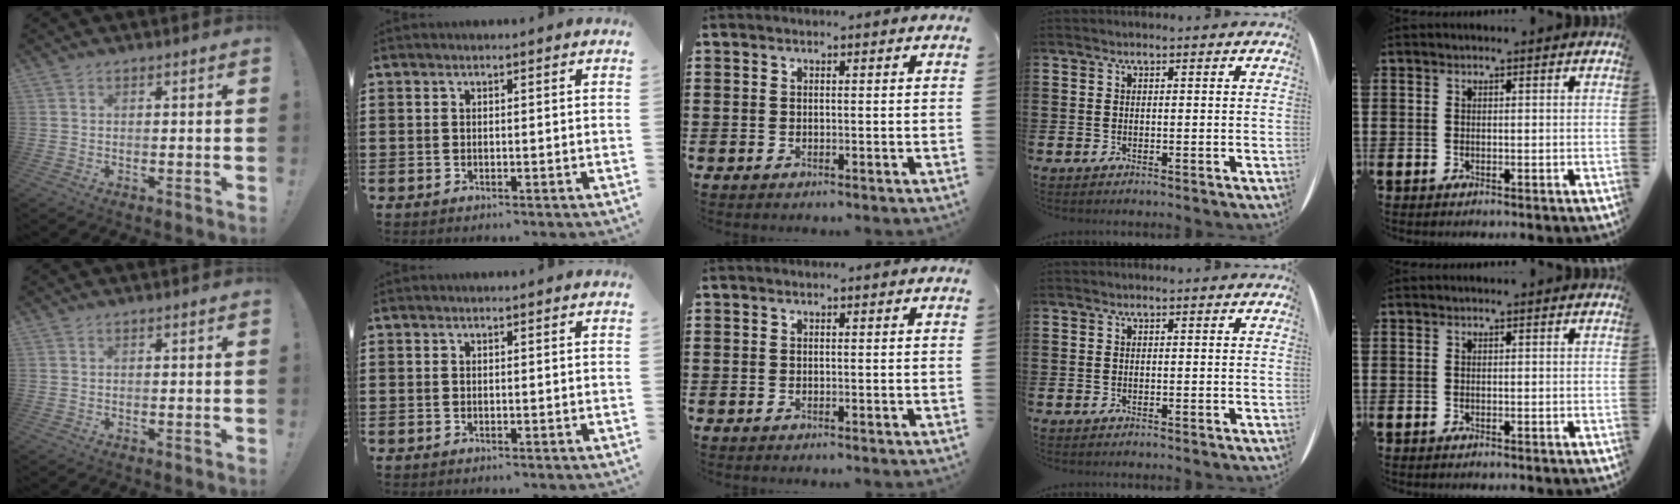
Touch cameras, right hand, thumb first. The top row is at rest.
{}